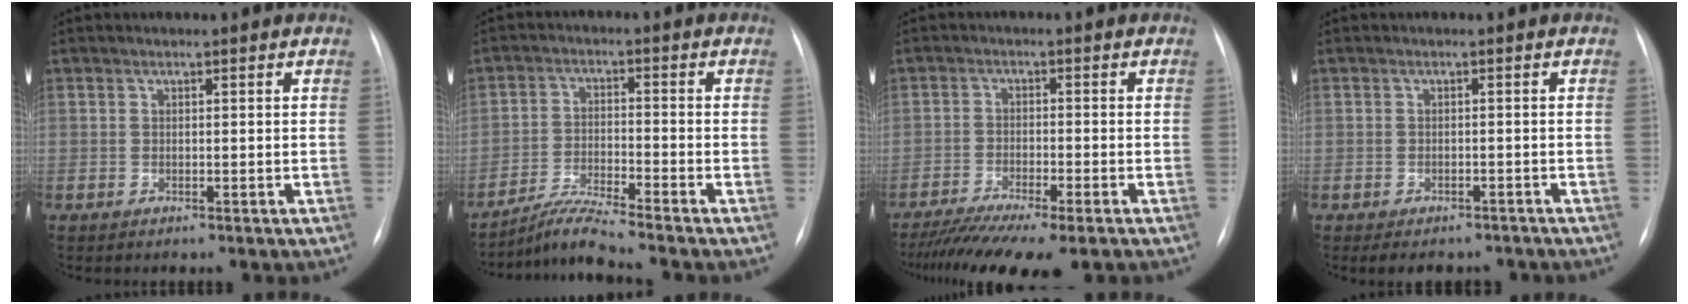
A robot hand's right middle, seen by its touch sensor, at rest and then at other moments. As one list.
[{"total": 5.6, "force": [-5.1, -1.6, 1.6], "torque": [-0.041, -0.023, -0.098]}, {"total": 10.2, "force": [-8.1, 0.7, 6.2], "torque": [-0.102, -0.018, -0.129]}, {"total": 6.6, "force": [-5.6, 2.9, 2.0], "torque": [-0.019, 0.007, -0.063]}]